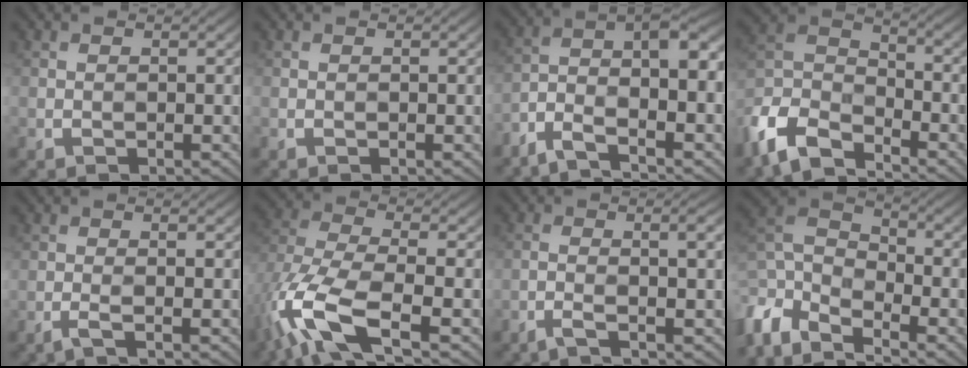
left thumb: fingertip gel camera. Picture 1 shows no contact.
{"total": 0.0}
{"total": 7.8, "force": [-3.3, 2.4, 6.6], "torque": [-0.108, 0.000, -0.070]}
{"total": 10.1, "force": [-7.0, 4.9, 5.4], "torque": [-0.125, 0.006, -0.147]}
{"total": 1.7, "force": [0.2, 0.2, 1.7], "torque": [-0.024, 0.010, -0.011]}
{"total": 11.4, "force": [-3.9, 5.3, 9.3], "torque": [-0.232, -0.006, -0.084]}
{"total": 3.8, "force": [0.0, 0.7, 3.7], "torque": [-0.043, 0.011, -0.016]}
{"total": 10.5, "force": [-5.8, 6.2, 6.1], "torque": [-0.174, 0.002, -0.110]}